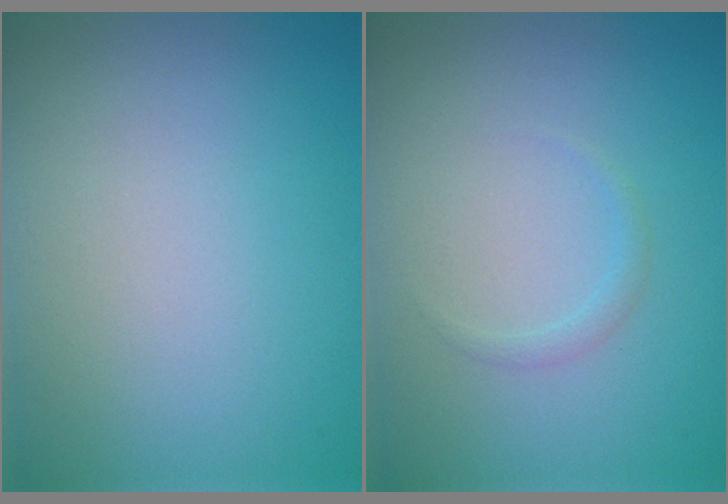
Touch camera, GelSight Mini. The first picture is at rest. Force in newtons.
{"total": 0.7, "press": 0.7, "slide": 0.0}